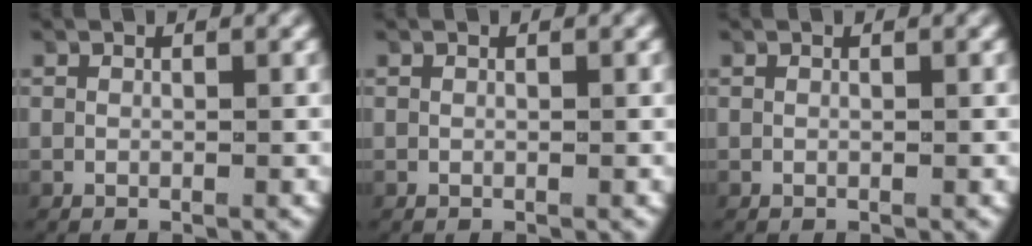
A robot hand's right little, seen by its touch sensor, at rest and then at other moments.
{"total": 0.0}
{"total": 0.0}